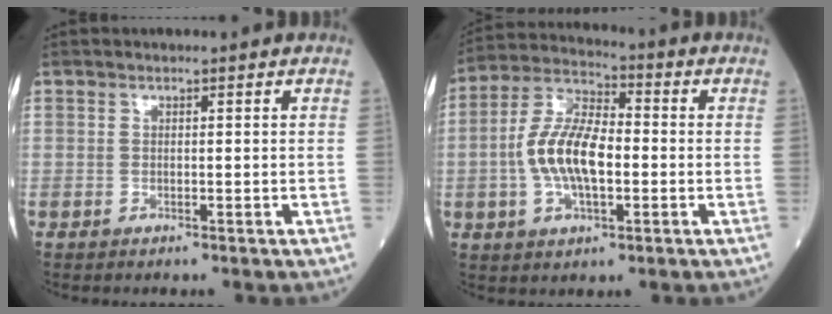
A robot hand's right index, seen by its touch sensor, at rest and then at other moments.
{"total": 11.4, "force": [-1.4, 4.7, 10.3], "torque": [-0.218, 0.017, -0.028]}